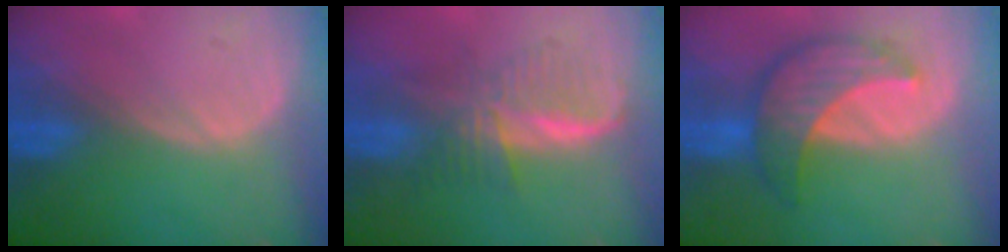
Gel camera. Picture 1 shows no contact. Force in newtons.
{"total": 6.0, "press": 5.9, "slide": 0.7}
{"total": 8.0, "press": 7.6, "slide": 2.4}